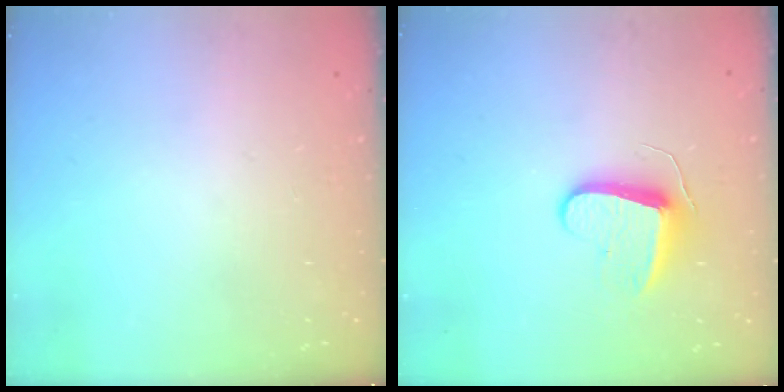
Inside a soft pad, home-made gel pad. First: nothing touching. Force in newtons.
{"total": 8.8, "press": 8.8, "slide": 0.2}